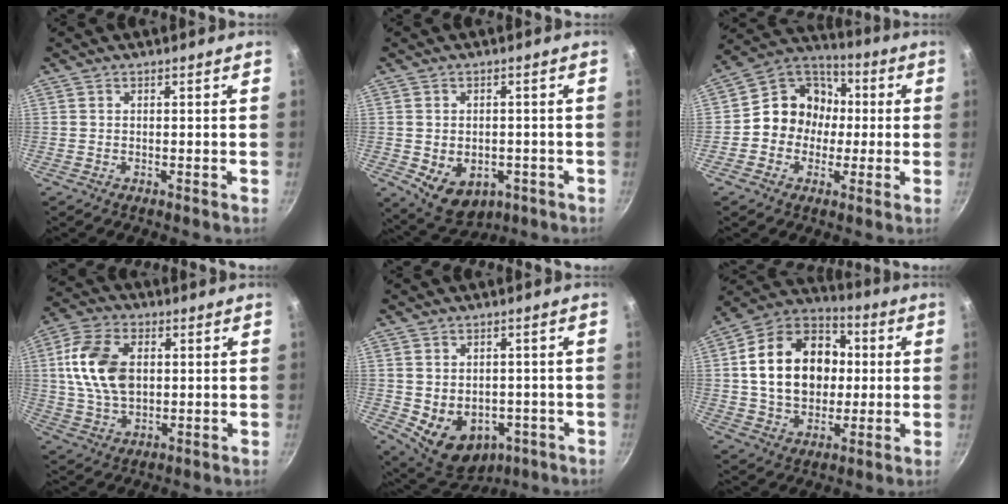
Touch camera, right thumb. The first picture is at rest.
{"total": 9.1, "force": [-2.5, 6.6, 5.8], "torque": [-0.062, -0.002, -0.016]}
{"total": 11.1, "force": [-0.7, 10.0, 4.9], "torque": [-0.030, 0.034, -0.035]}
{"total": 13.6, "force": [2.0, 8.8, 10.2], "torque": [-0.178, 0.003, 0.034]}
{"total": 12.1, "force": [-3.1, 8.9, 7.7], "torque": [-0.084, -0.006, -0.021]}
{"total": 20.8, "force": [1.9, 15.8, 13.4], "torque": [-0.198, 0.030, 0.028]}